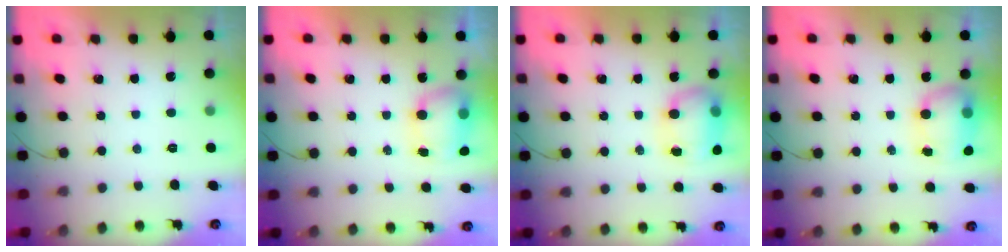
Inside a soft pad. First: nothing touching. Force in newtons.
{"total": 8.2, "press": 8.1, "slide": 1.4}
{"total": 11.1, "press": 9.7, "slide": 5.3}
{"total": 10.6, "press": 8.6, "slide": 6.3}